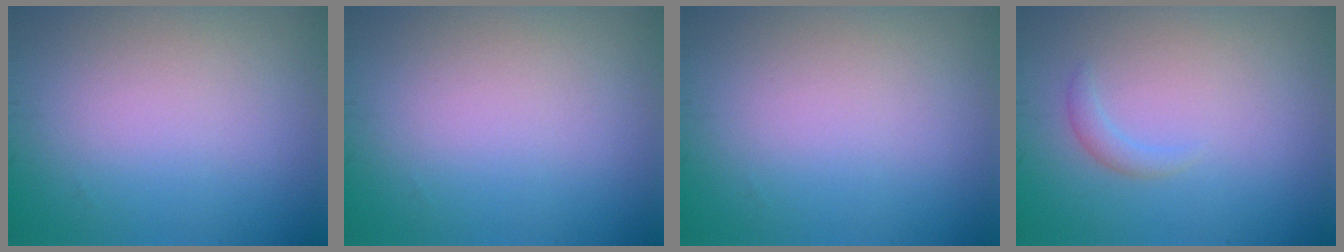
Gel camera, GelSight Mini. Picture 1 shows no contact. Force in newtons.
{"total": 0.0}
{"total": 0.0}
{"total": 1.1, "press": 1.1, "slide": 0.1}